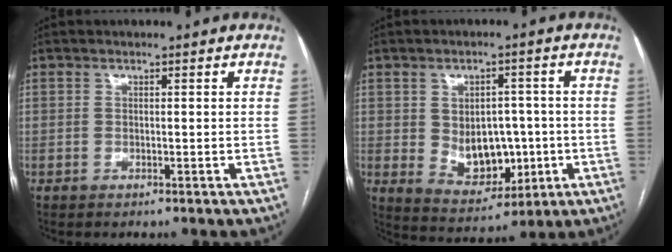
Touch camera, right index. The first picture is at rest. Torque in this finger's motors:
{"motor_torque": [0.29, -0.03, 0.35, 0.07]}